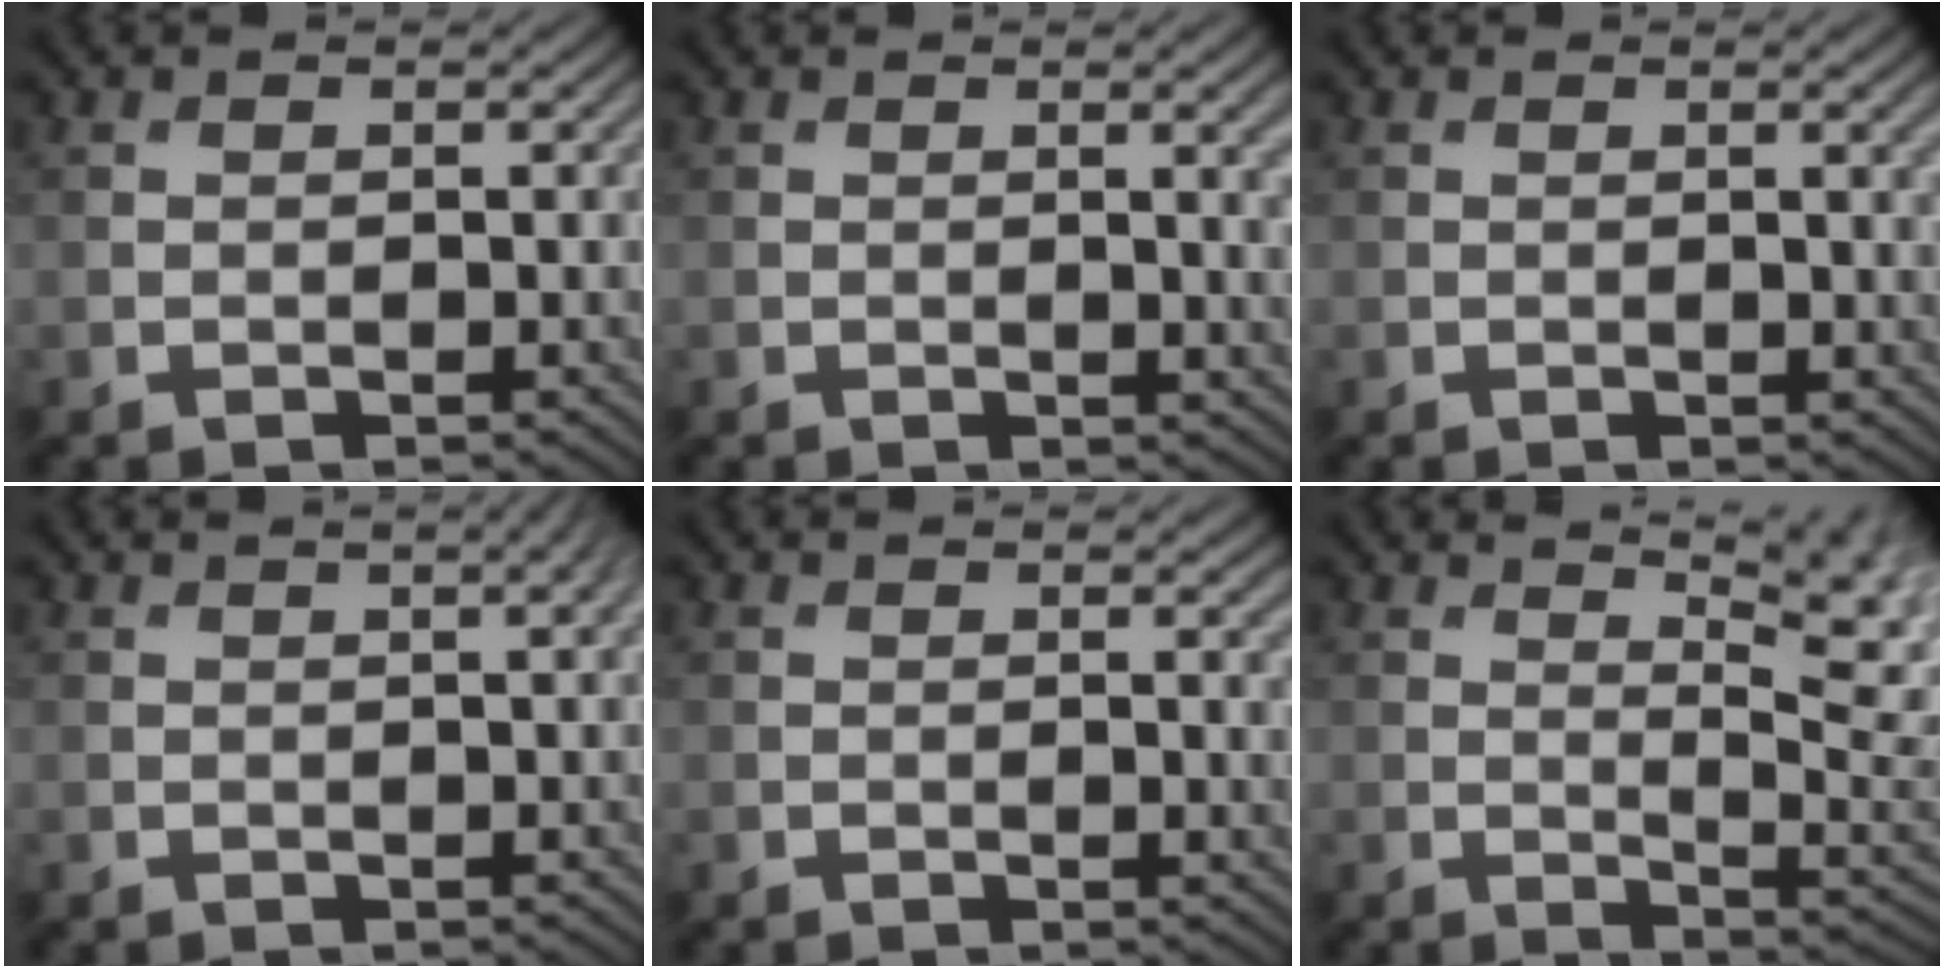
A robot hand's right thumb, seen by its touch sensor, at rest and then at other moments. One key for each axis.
{"total": 2.5, "fx": 0.2, "fy": 0.5, "fz": 2.4, "tx": -0.035, "ty": 0.002, "tz": 0.003}
{"total": 1.4, "fx": 0.2, "fy": 0.1, "fz": 1.4, "tx": -0.021, "ty": -0.001, "tz": 0.002}
{"total": 1.9, "fx": 0.6, "fy": 0.3, "fz": 1.8, "tx": -0.021, "ty": 0.006, "tz": 0.004}
{"total": 1.5, "fx": 0.2, "fy": 0.2, "fz": 1.5, "tx": -0.021, "ty": -0.002, "tz": 0.002}
{"total": 9.1, "fx": 4.1, "fy": 3.1, "fz": 7.5, "tx": -0.094, "ty": 0.018, "tz": 0.052}